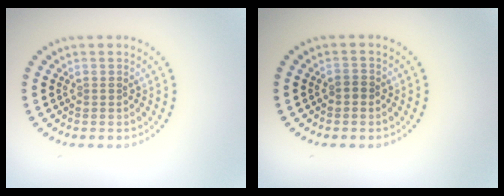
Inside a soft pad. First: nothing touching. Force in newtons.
{"total": 0.7, "press": 0.7, "slide": 0.2}